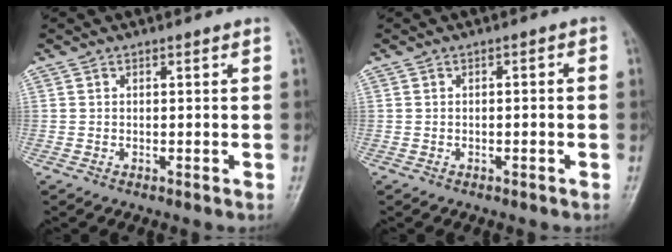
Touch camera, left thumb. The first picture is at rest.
{"total": 1.2, "force": [-0.3, 0.4, 1.1], "torque": [-0.020, 0.013, -0.004]}